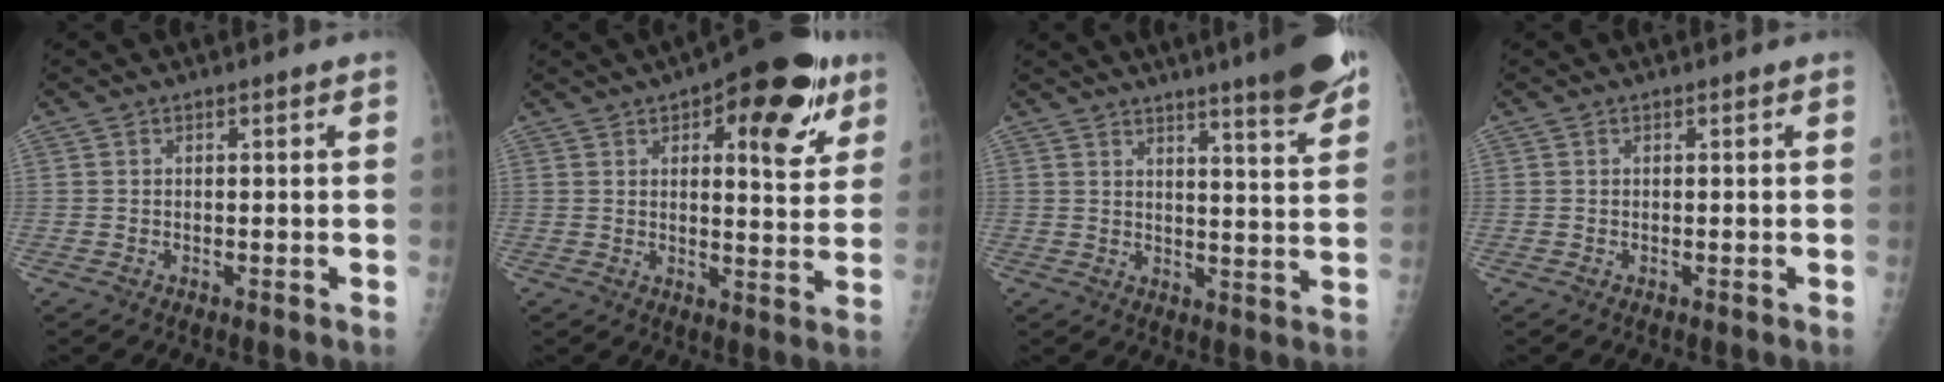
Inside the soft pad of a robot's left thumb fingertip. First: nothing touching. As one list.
[{"total": 17.0, "force": [8.3, 6.9, 13.1], "torque": [-0.132, -0.021, 0.106]}, {"total": 12.4, "force": [9.6, 1.8, 7.7], "torque": [-0.073, -0.069, 0.120]}, {"total": 0.0}]